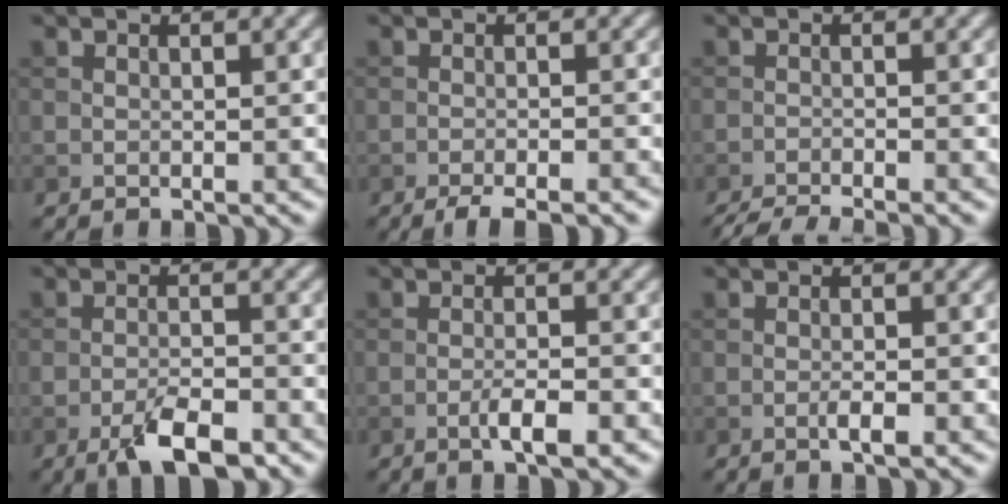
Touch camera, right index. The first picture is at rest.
{"total": 3.2, "force": [-2.4, 0.4, 2.0], "torque": [-0.030, 0.002, -0.046]}
{"total": 5.3, "force": [-4.7, 0.6, 2.3], "torque": [-0.038, -0.018, -0.082]}
{"total": 4.8, "force": [-2.9, 1.5, 3.4], "torque": [-0.063, -0.003, -0.052]}
{"total": 2.8, "force": [-1.4, 0.5, 2.4], "torque": [-0.042, 0.004, -0.026]}
{"total": 1.4, "force": [-0.6, 0.1, 1.2], "torque": [-0.021, 0.000, -0.014]}